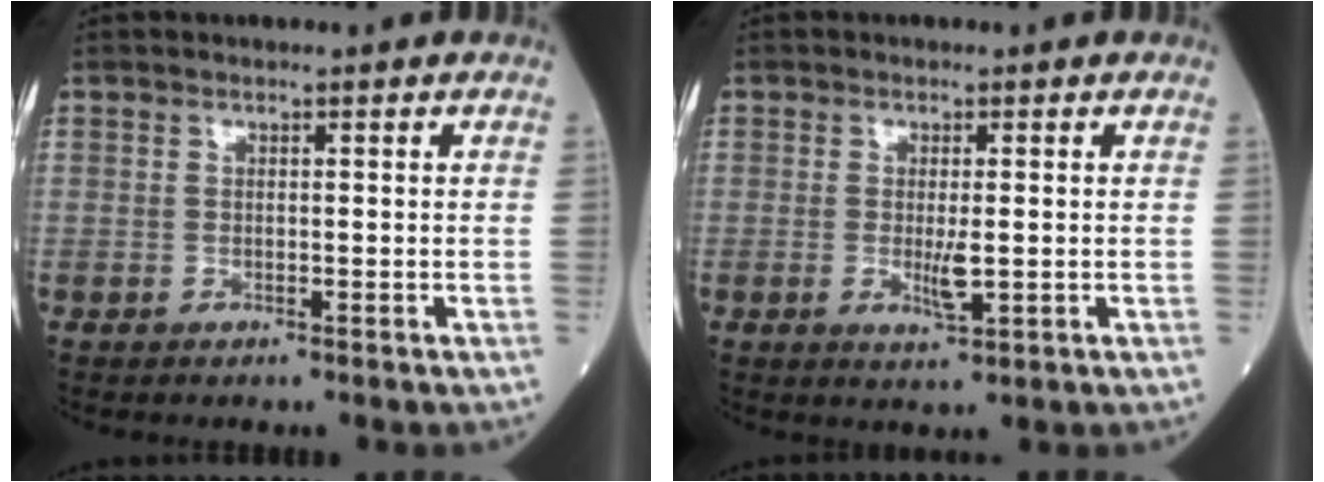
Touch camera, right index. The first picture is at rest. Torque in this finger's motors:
{"motor_torque": [0.48, -0.01, 0.24, 0.06]}